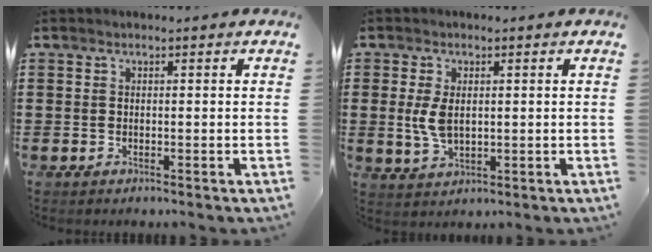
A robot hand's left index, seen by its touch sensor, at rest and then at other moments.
{"total": 4.8, "force": [0.5, 2.7, 3.9], "torque": [-0.103, 0.000, 0.001]}